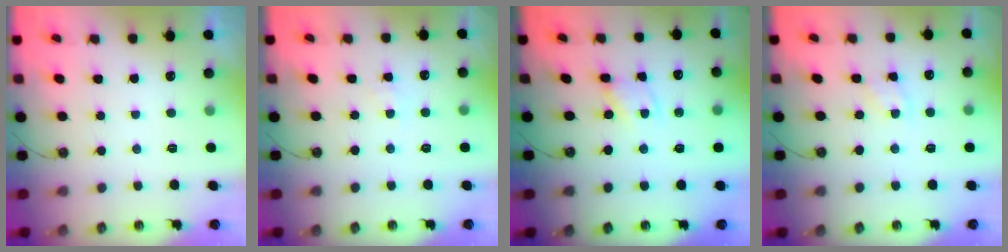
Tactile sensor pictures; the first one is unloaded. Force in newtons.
{"total": 4.7, "press": 4.6, "slide": 0.7}
{"total": 1.4, "press": 1.4, "slide": 0.2}
{"total": 4.1, "press": 4.0, "slide": 0.5}